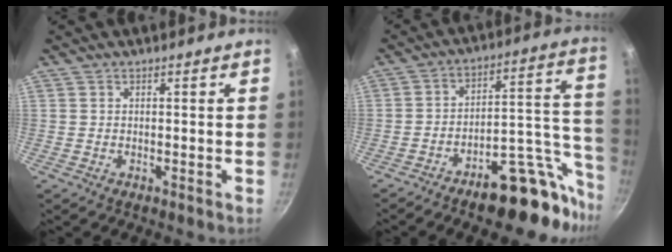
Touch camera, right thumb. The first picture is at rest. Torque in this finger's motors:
{"motor_torque": [2.58, 0.63, -0.06, -0.10, 0.31]}